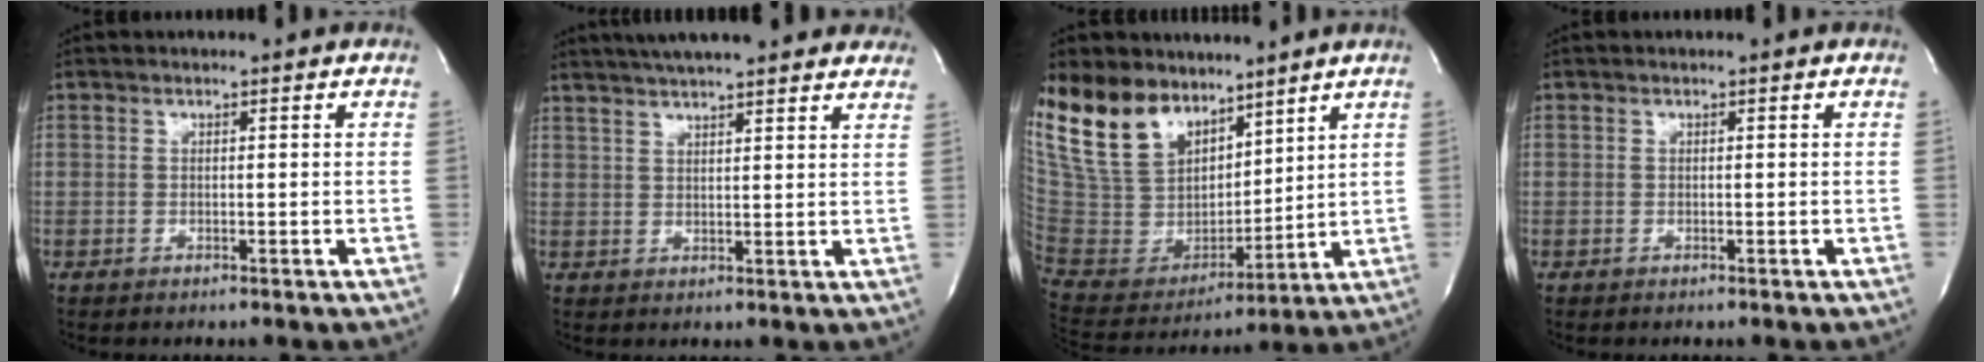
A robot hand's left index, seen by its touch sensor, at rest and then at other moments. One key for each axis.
{"total": 18.9, "fx": 16.5, "fy": 3.1, "fz": 8.7, "tx": -0.132, "ty": 0.040, "tz": 0.218}
{"total": 17.3, "fx": 12.7, "fy": 9.4, "fz": 7.3, "tx": -0.158, "ty": 0.021, "tz": 0.247}
{"total": 0.0}